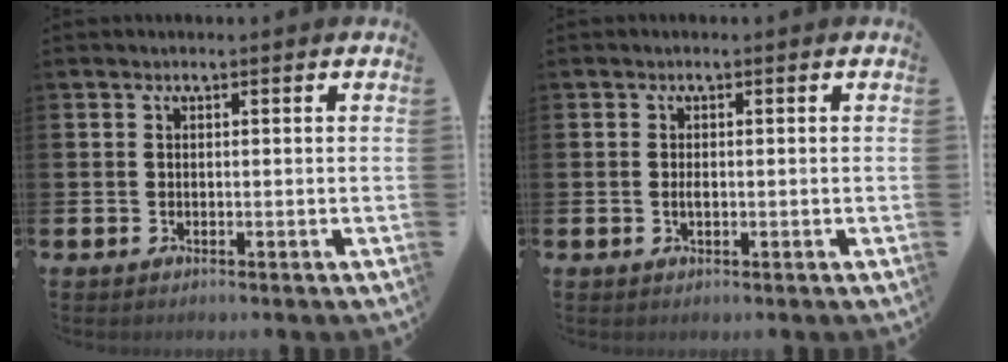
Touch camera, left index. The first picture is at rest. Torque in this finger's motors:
{"motor_torque": [0.20, -0.04, 0.02, 0.05]}